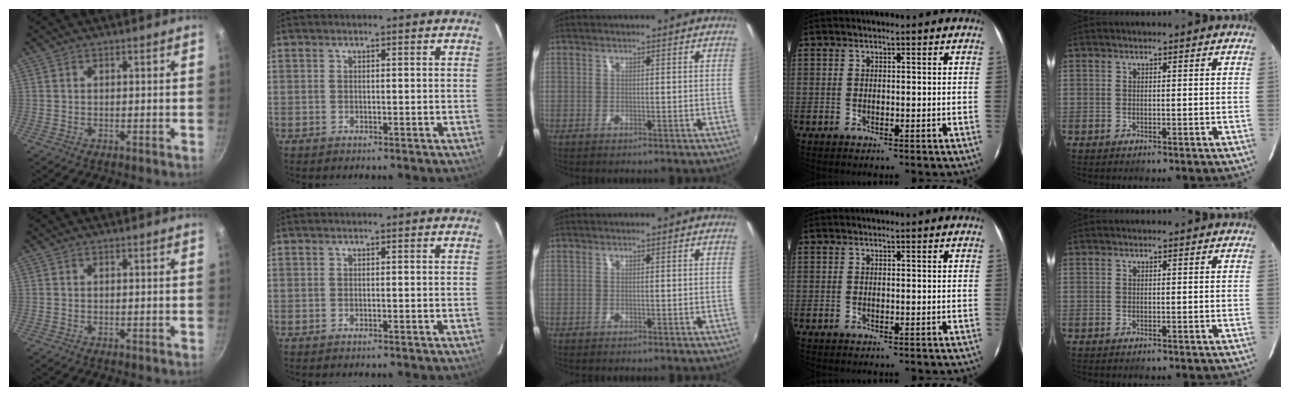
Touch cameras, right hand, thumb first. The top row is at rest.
{}